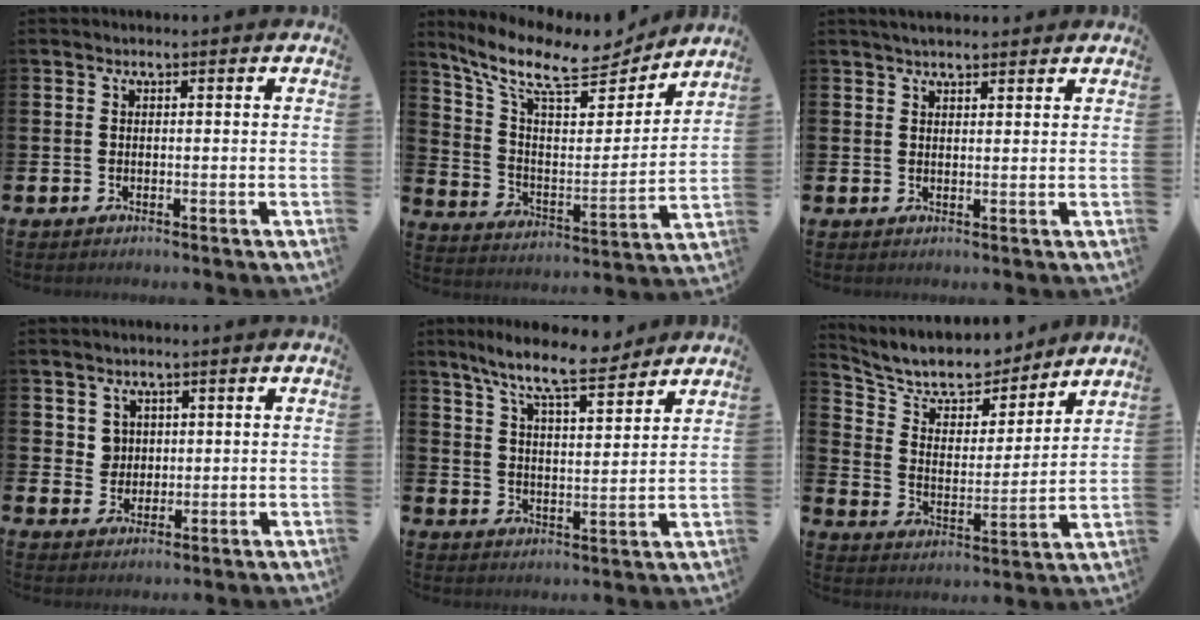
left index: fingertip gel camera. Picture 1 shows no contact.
{"total": 11.4, "force": [9.6, 3.7, 4.8], "torque": [-0.129, -0.058, 0.163]}
{"total": 2.6, "force": [2.4, 0.6, 0.8], "torque": [-0.020, -0.001, 0.044]}
{"total": 2.8, "force": [1.6, 2.3, 0.4], "torque": [-0.010, 0.003, 0.028]}
{"total": 9.0, "force": [8.0, 1.1, 3.9], "torque": [-0.098, -0.043, 0.143]}
{"total": 9.3, "force": [8.5, 3.1, 2.0], "torque": [-0.079, -0.063, 0.148]}